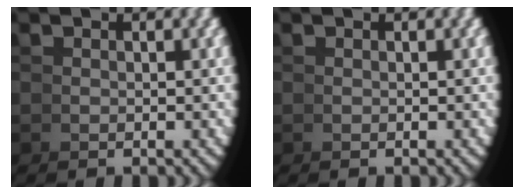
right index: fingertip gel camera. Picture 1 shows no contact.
{"total": 0.0}